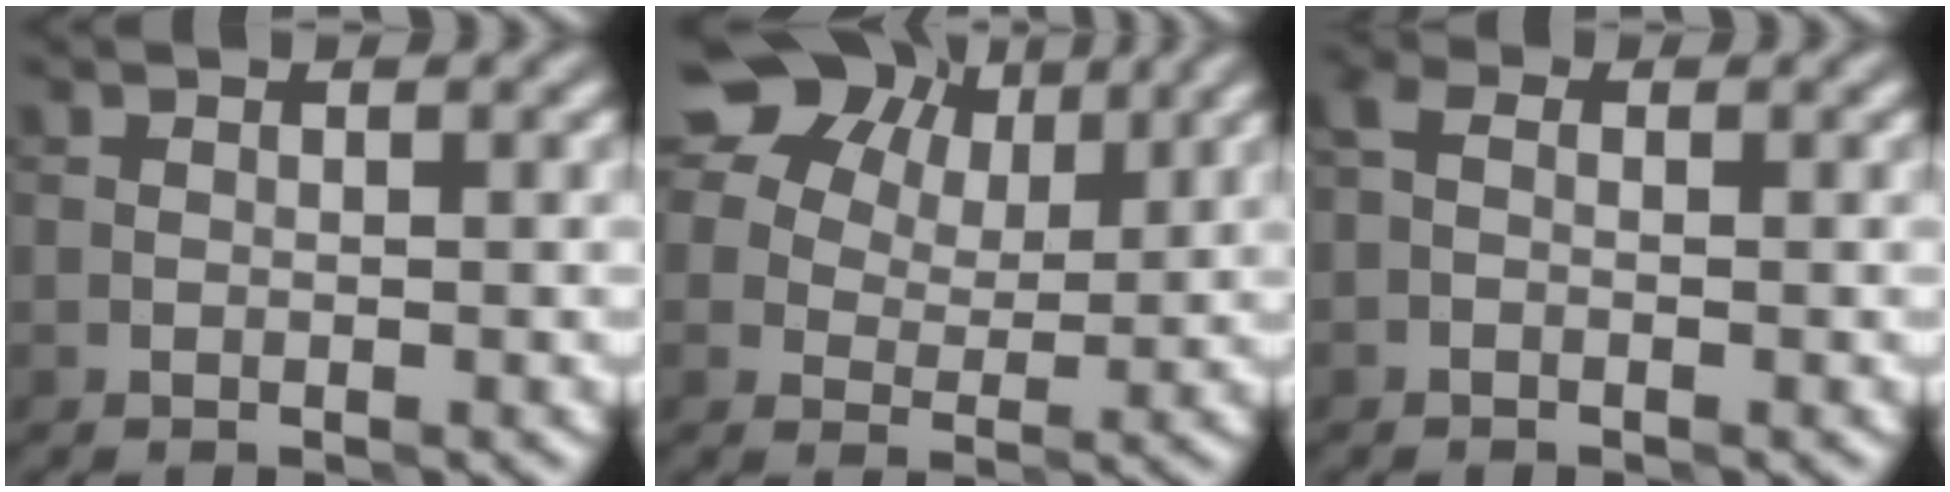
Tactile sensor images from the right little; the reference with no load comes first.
{"total": 14.4, "force": [8.6, 9.1, 7.2], "torque": [-0.151, 0.039, 0.160]}
{"total": 1.2, "force": [-0.1, 0.7, 1.0], "torque": [-0.025, 0.004, -0.007]}